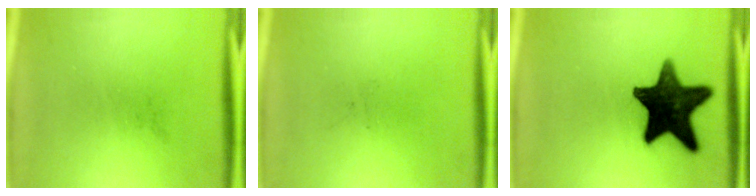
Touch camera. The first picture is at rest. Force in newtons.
{"total": 0.0}
{"total": 16.3}